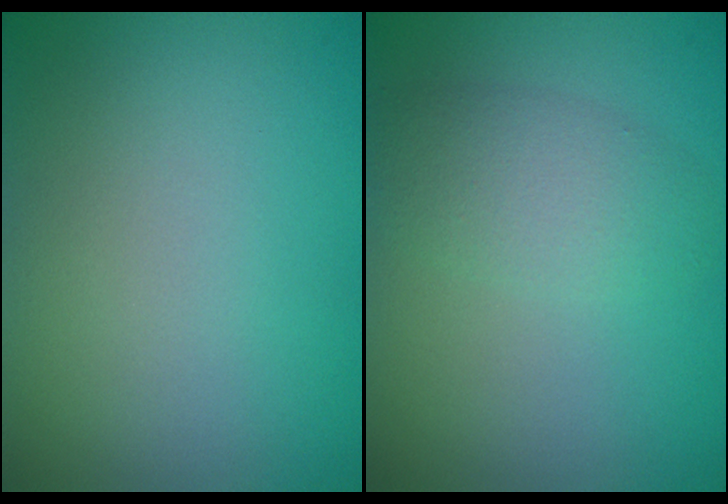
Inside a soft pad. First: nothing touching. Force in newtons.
{"total": 3.0, "press": 3.0, "slide": 0.1}